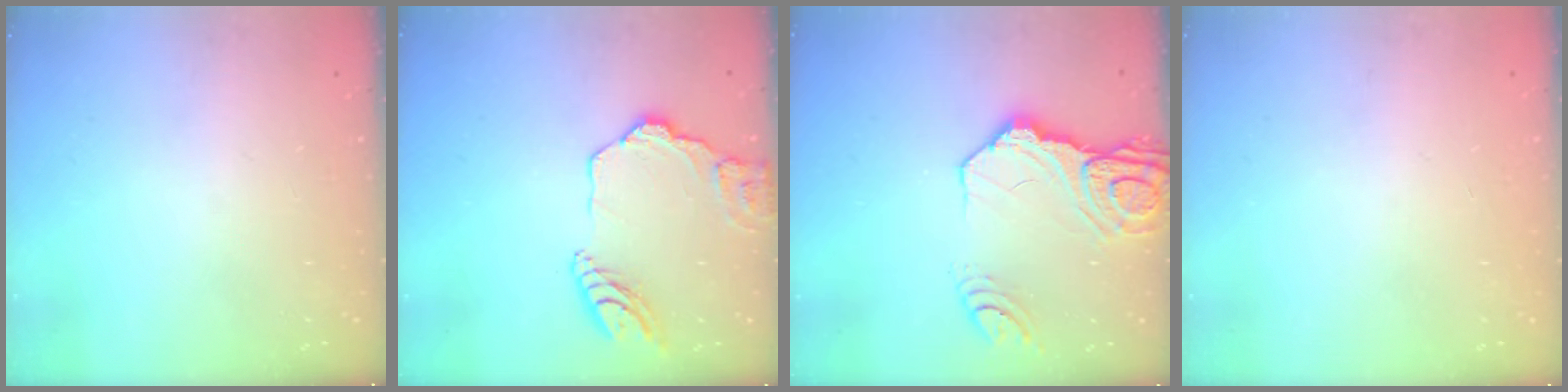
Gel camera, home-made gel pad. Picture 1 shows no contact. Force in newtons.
{"total": 14.6, "press": 14.5, "slide": 1.6}
{"total": 16.4, "press": 16.3, "slide": 1.9}
{"total": 0.0}